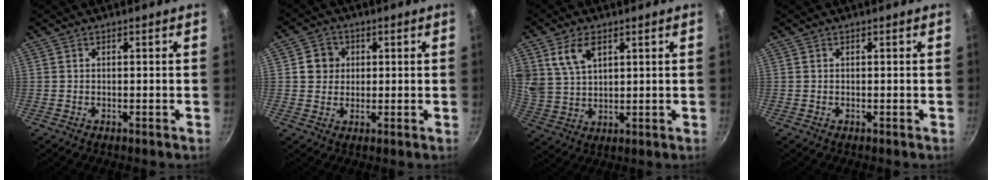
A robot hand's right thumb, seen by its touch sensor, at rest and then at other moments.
{"total": 4.8, "force": [0.9, 4.4, 1.4], "torque": [0.009, 0.005, 0.009]}
{"total": 8.3, "force": [3.9, 5.1, 5.2], "torque": [-0.085, -0.015, 0.085]}
{"total": 0.0}